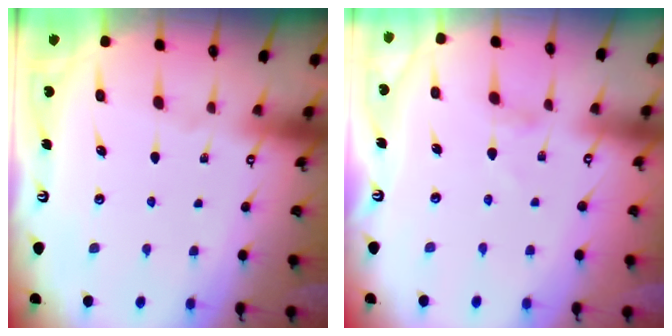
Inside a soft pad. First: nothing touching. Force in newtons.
{"total": 0.0}